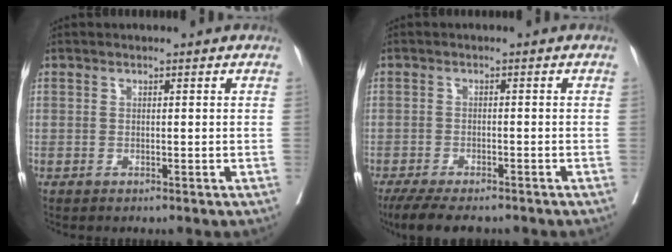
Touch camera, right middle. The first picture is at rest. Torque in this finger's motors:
{"motor_torque": [0.82, -0.74, 0.19, 0.02]}